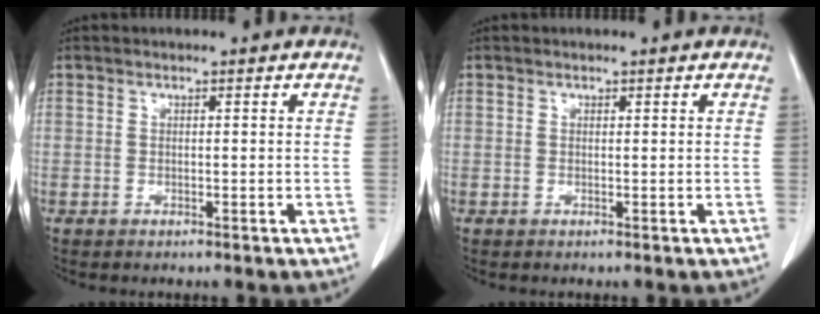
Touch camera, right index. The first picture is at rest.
{"total": 0.0}